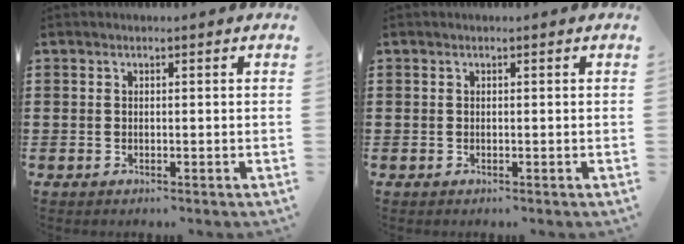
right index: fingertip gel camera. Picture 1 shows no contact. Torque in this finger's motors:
{"motor_torque": [-0.13, 0.13, 0.00, 0.00]}